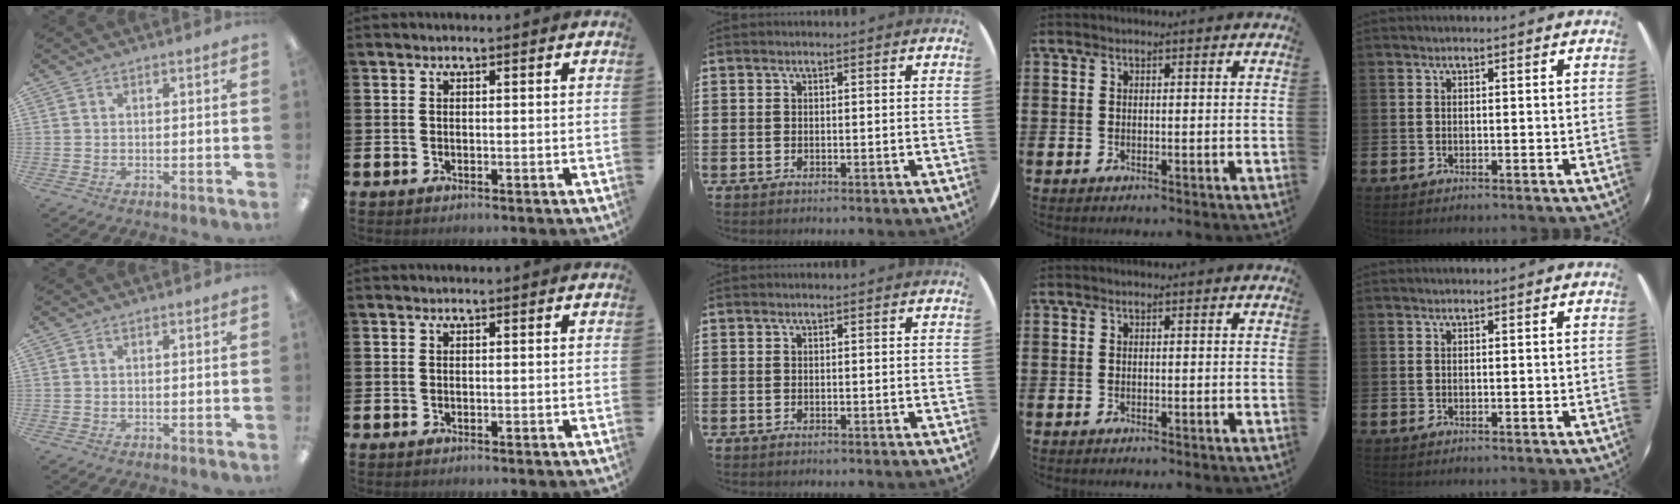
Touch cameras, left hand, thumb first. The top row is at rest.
{}